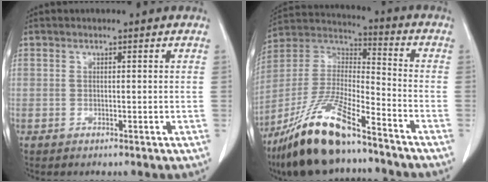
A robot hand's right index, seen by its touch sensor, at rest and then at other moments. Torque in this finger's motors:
{"motor_torque": [1.09, -1.05, 0.42, 0.21]}